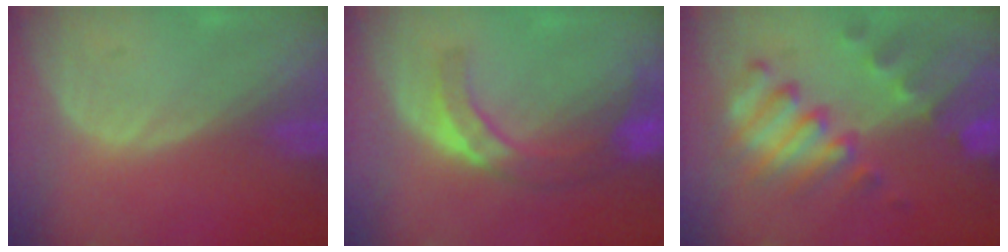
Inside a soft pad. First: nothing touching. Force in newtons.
{"total": 7.3, "press": 6.8, "slide": 2.7}
{"total": 10.4, "press": 9.0, "slide": 5.2}